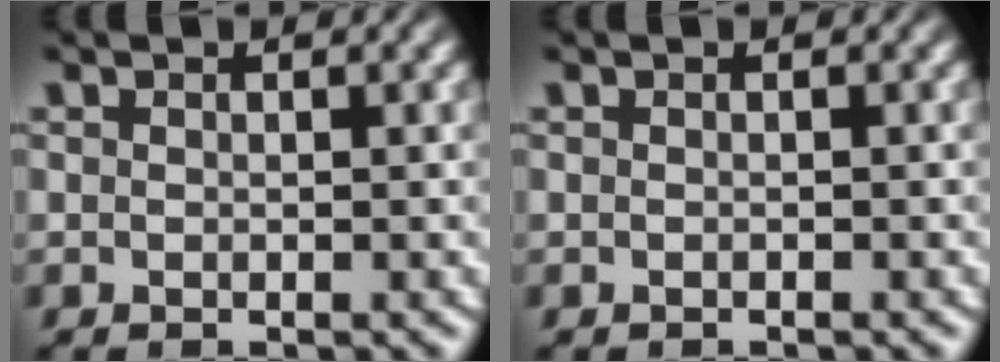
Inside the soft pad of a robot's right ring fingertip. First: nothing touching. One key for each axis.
{"total": 0.0}